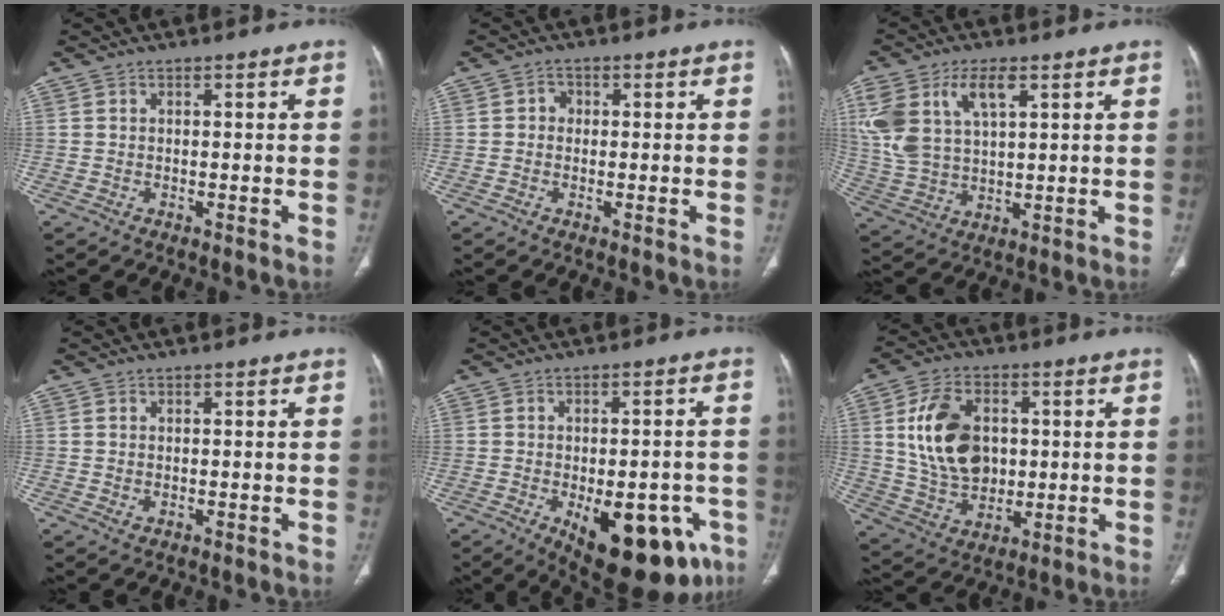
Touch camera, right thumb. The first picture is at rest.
{"total": 1.6, "force": [0.0, 1.5, 0.7], "torque": [0.001, 0.005, -0.007]}
{"total": 14.2, "force": [5.6, 7.7, 10.6], "torque": [-0.230, 0.000, 0.116]}
{"total": 0.8, "force": [0.0, 0.6, 0.5], "torque": [-0.014, -0.003, 0.002]}
{"total": 19.7, "force": [-8.1, 9.3, 15.3], "torque": [-0.144, 0.009, -0.090]}
{"total": 14.8, "force": [2.3, 10.3, 10.3], "torque": [-0.160, -0.005, 0.049]}